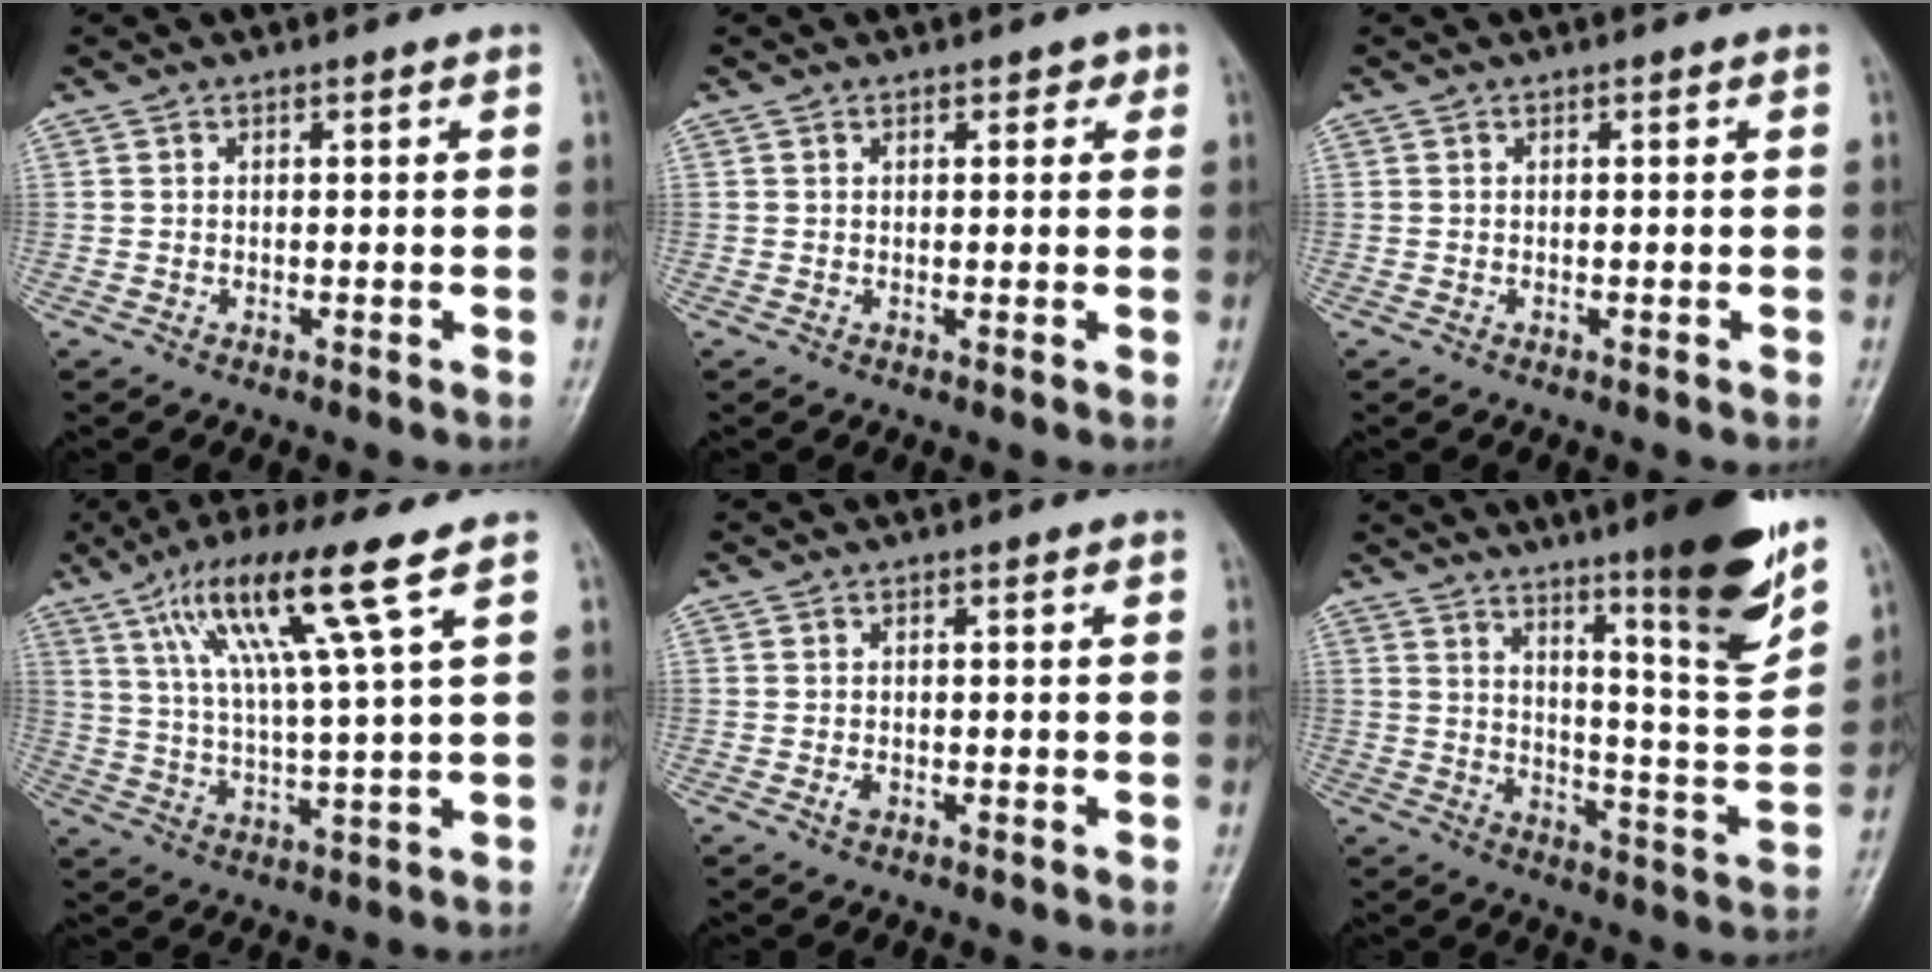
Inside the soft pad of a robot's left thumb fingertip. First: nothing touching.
{"total": 1.8, "force": [1.0, 1.1, 0.9], "torque": [0.005, -0.001, 0.008]}
{"total": 0.0}
{"total": 14.0, "force": [6.7, 0.4, 12.3], "torque": [-0.234, -0.012, 0.124]}
{"total": 1.1, "force": [-0.4, 0.7, 0.7], "torque": [-0.013, 0.001, -0.007]}
{"total": 17.5, "force": [11.0, 1.7, 13.5], "torque": [-0.170, -0.068, 0.167]}